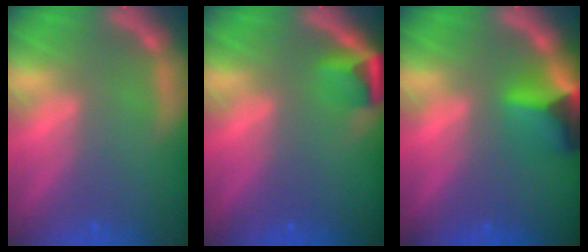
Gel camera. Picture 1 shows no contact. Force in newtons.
{"total": 2.9}
{"total": 5.4}